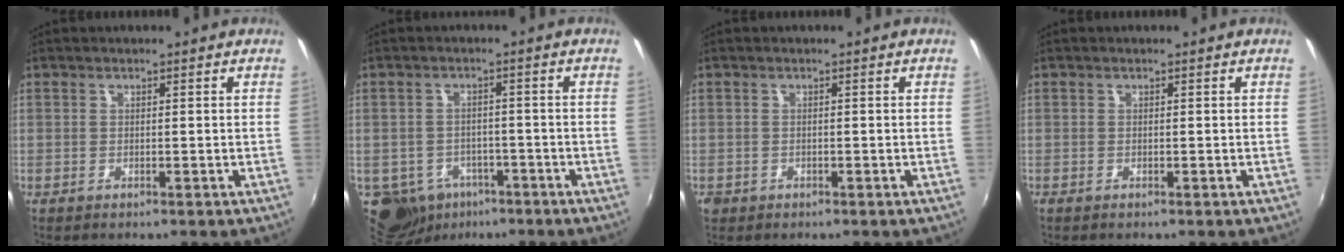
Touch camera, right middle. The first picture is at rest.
{"total": 12.3, "force": [-6.3, 9.4, 4.8], "torque": [-0.143, -0.009, -0.082]}
{"total": 1.7, "force": [-0.7, 1.4, 0.5], "torque": [-0.013, -0.005, -0.012]}
{"total": 0.0}